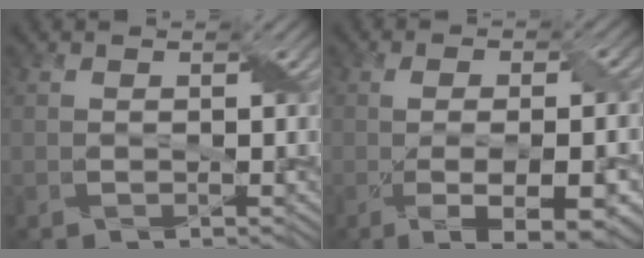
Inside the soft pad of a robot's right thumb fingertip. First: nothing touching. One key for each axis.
{"total": 8.8, "fx": -2.6, "fy": 2.9, "fz": 7.9, "tx": -0.126, "ty": -0.010, "tz": -0.018}